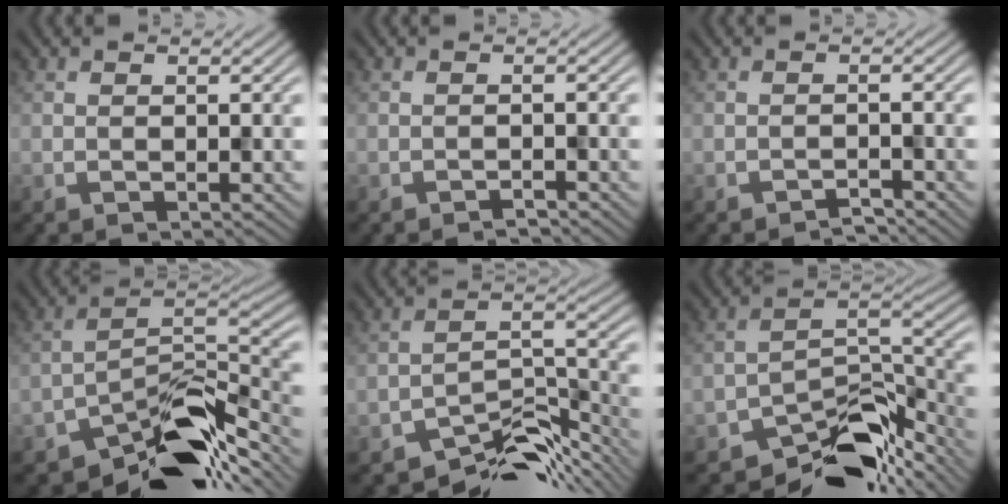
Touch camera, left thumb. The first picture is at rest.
{"total": 0.9, "force": [-0.9, 0.1, 0.3], "torque": [-0.003, 0.001, -0.019]}
{"total": 1.4, "force": [-1.3, 0.2, 0.4], "torque": [-0.004, 0.003, -0.028]}
{"total": 12.5, "force": [-9.2, 4.9, 6.8], "torque": [-0.098, 0.000, -0.168]}
{"total": 9.9, "force": [-8.0, 3.5, 4.7], "torque": [-0.065, -0.006, -0.138]}
{"total": 11.2, "force": [-8.9, 4.4, 5.2], "torque": [-0.071, -0.003, -0.156]}